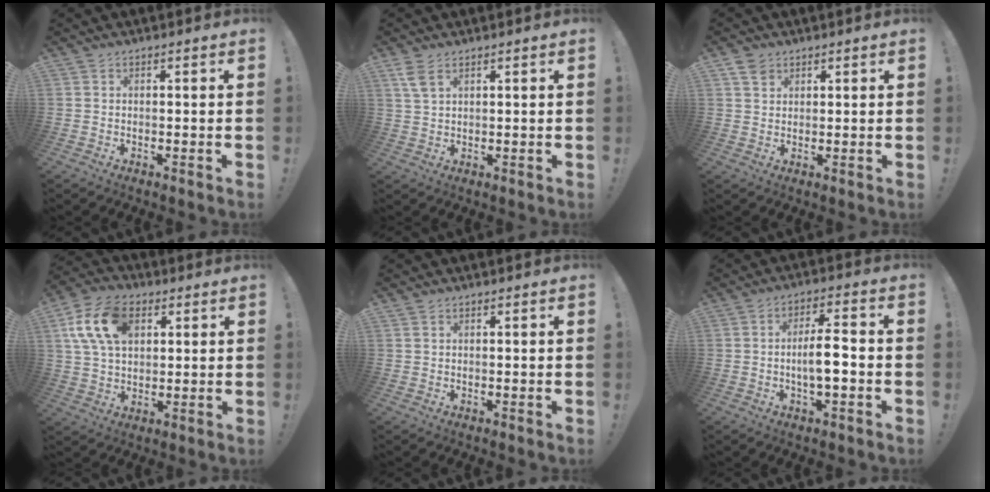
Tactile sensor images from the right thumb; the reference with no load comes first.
{"total": 4.5, "force": [2.5, 2.0, 3.1], "torque": [-0.065, -0.004, 0.049]}
{"total": 3.4, "force": [2.2, 2.2, 1.3], "torque": [-0.024, -0.005, 0.042]}
{"total": 15.9, "force": [5.6, 10.5, 10.6], "torque": [-0.192, 0.000, 0.109]}
{"total": 0.0}
{"total": 7.8, "force": [-1.7, 2.0, 7.4], "torque": [-0.139, 0.008, -0.036]}